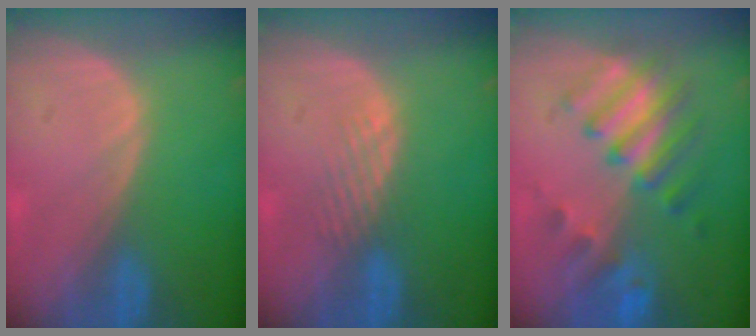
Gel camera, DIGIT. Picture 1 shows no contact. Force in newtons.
{"total": 2.2, "press": 2.2, "slide": 0.2}
{"total": 7.9, "press": 7.7, "slide": 1.7}